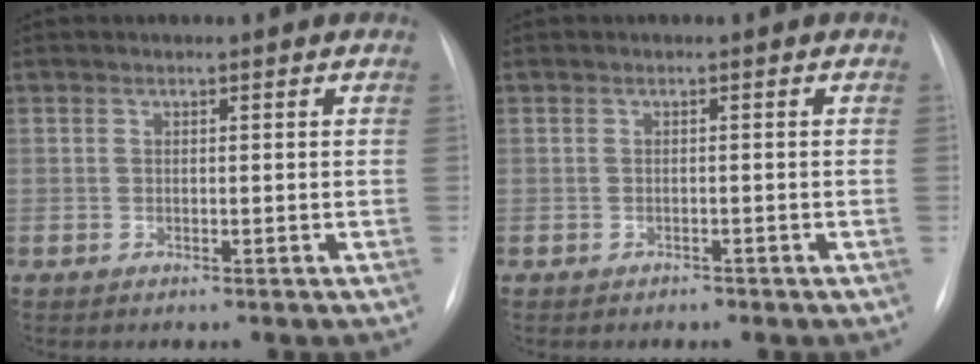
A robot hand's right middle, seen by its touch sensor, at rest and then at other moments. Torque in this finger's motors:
{"motor_torque": [0.08, -0.07, -0.01, 0.01]}